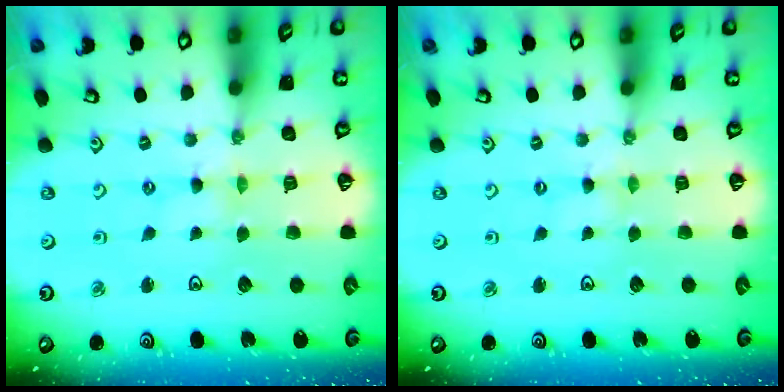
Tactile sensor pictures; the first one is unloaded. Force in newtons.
{"total": 0.0}